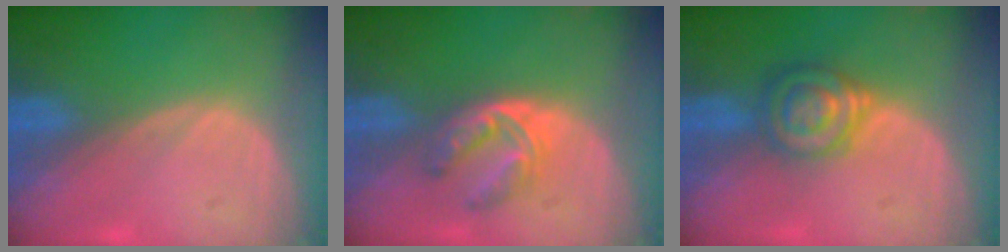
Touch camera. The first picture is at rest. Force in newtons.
{"total": 6.2, "press": 5.0, "slide": 3.6}
{"total": 6.4, "press": 5.8, "slide": 2.8}